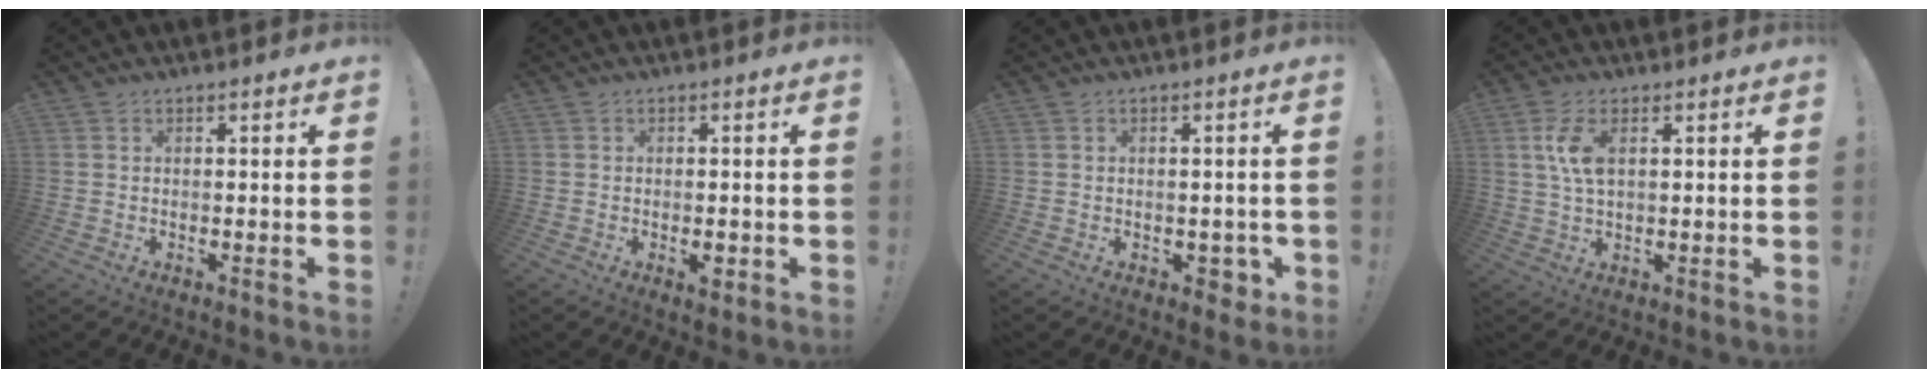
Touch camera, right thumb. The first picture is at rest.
{"total": 2.0, "force": [-0.8, 1.1, 1.5], "torque": [-0.020, 0.005, -0.011]}
{"total": 4.1, "force": [-0.7, 3.3, 2.3], "torque": [-0.014, 0.006, -0.009]}
{"total": 6.9, "force": [1.9, 3.1, 5.9], "torque": [-0.116, -0.004, 0.029]}